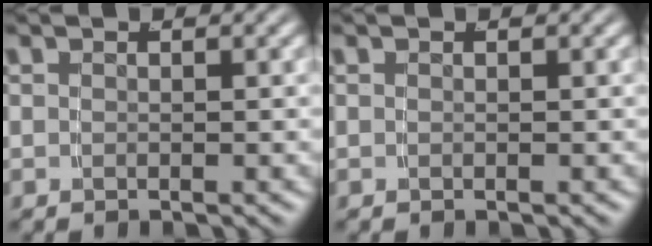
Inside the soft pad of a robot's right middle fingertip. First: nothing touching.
{"total": 0.0}